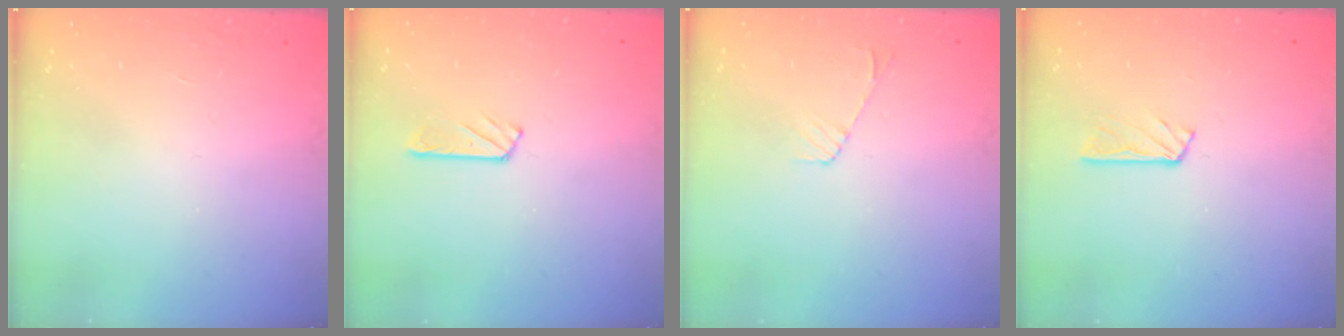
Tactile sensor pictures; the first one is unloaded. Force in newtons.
{"total": 2.9, "press": 2.9, "slide": 0.3}
{"total": 5.3, "press": 5.2, "slide": 0.5}
{"total": 3.2, "press": 3.2, "slide": 0.3}